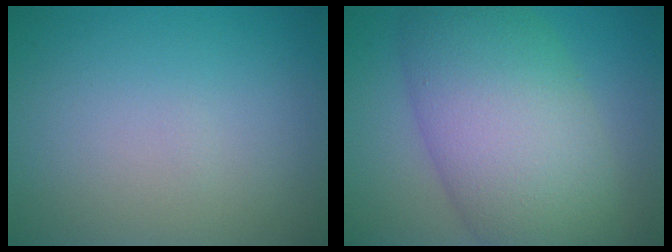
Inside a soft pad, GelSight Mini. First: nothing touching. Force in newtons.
{"total": 11.6, "press": 11.6, "slide": 0.4}